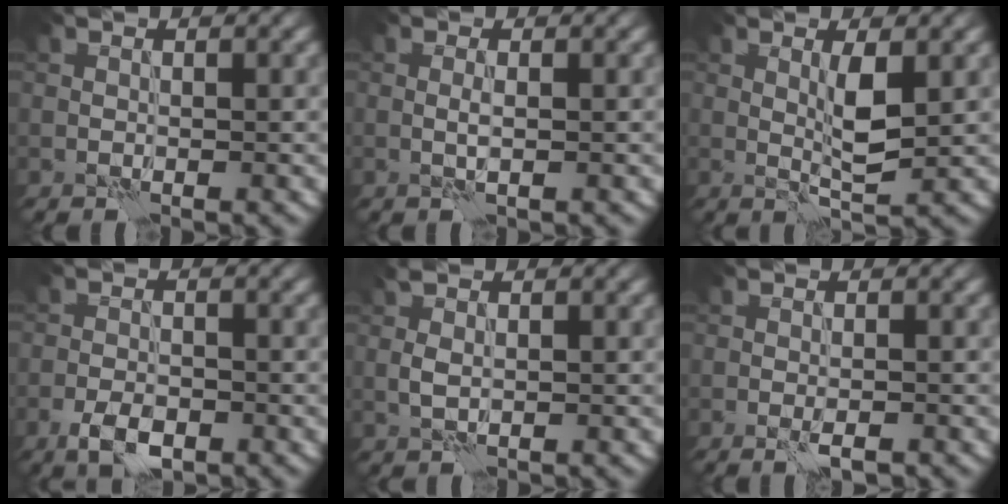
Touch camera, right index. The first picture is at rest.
{"total": 0.7, "force": [0.2, 0.1, 0.7], "torque": [-0.017, -0.001, 0.001]}
{"total": 2.6, "force": [0.9, 0.5, 2.4], "torque": [-0.048, -0.006, 0.016]}
{"total": 3.1, "force": [-1.8, 1.6, 2.0], "torque": [-0.035, -0.002, -0.038]}
{"total": 1.2, "force": [0.5, 0.6, 0.9], "torque": [-0.026, 0.001, 0.011]}
{"total": 1.7, "force": [-0.9, 0.4, 1.3], "torque": [-0.026, -0.001, -0.017]}